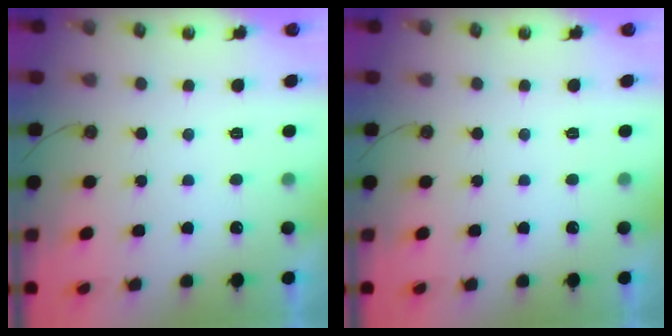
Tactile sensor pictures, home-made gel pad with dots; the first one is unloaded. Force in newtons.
{"total": 0.0}